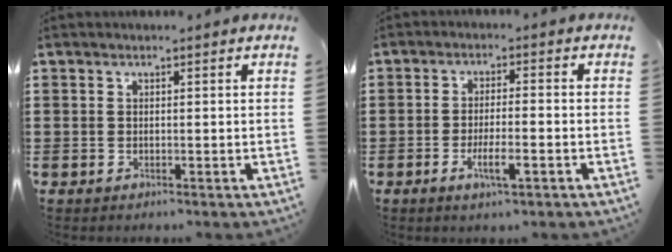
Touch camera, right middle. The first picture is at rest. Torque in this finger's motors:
{"motor_torque": [0.64, -0.44, 0.33, 0.03]}